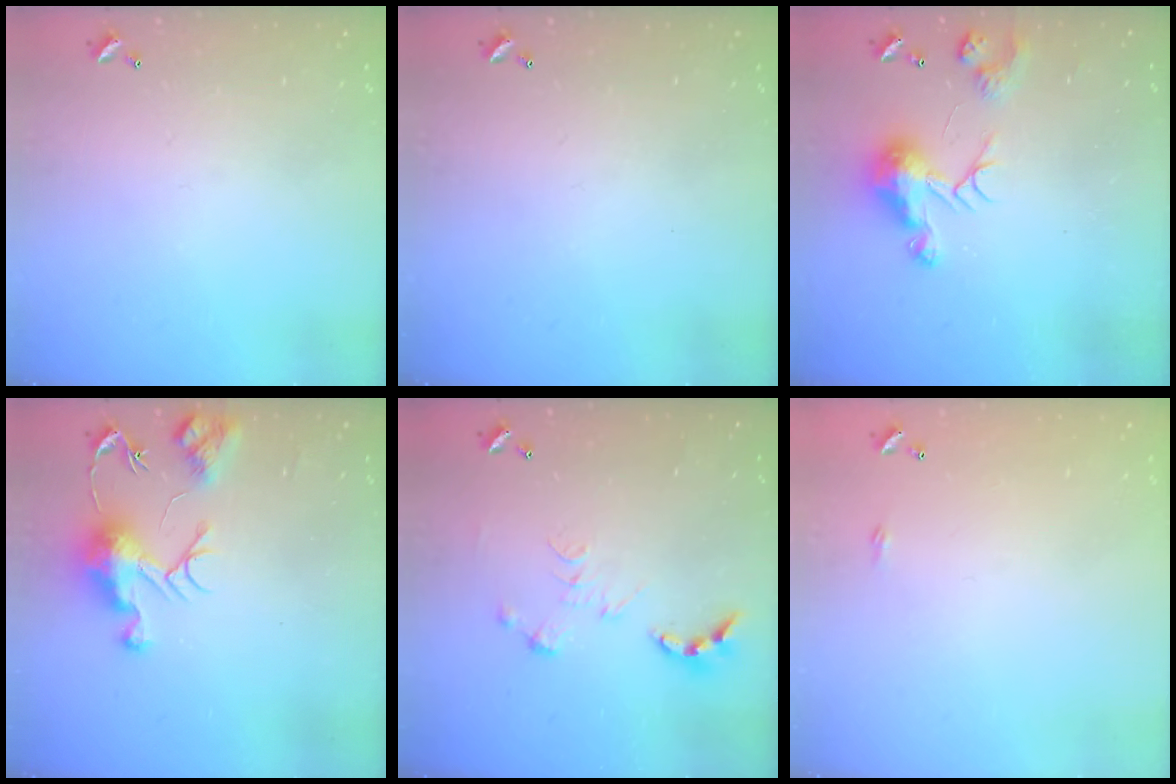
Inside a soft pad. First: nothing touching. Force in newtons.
{"total": 0.0}
{"total": 8.7, "press": 8.6, "slide": 0.2}
{"total": 9.4, "press": 9.4, "slide": 0.7}
{"total": 0.0}
{"total": 2.2, "press": 2.1, "slide": 0.4}